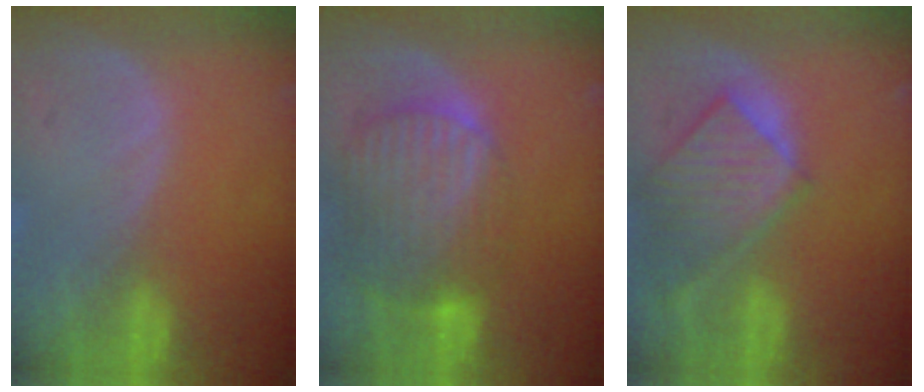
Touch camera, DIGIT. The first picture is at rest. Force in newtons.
{"total": 10.4, "press": 8.8, "slide": 5.6}
{"total": 9.3, "press": 8.1, "slide": 4.6}